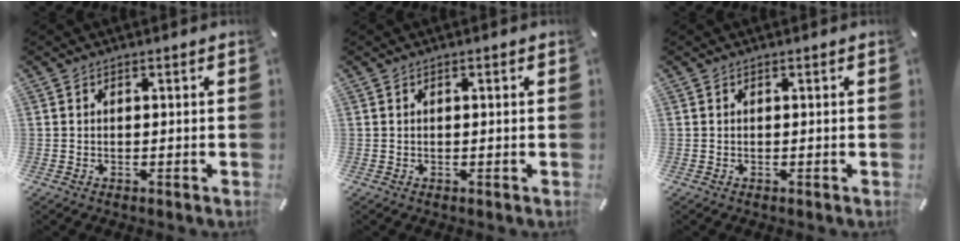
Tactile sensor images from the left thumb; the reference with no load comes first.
{"total": 0.6, "force": [0.0, 0.1, 0.6], "torque": [-0.010, 0.000, -0.001]}
{"total": 0.0}